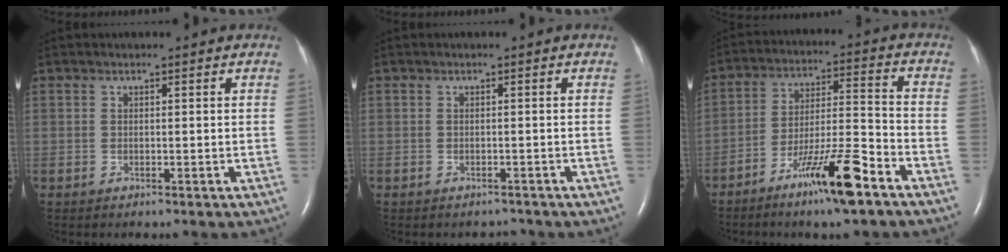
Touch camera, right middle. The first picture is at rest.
{"total": 1.1, "force": [-1.0, 0.5, -0.1], "torque": [0.000, 0.000, -0.013]}
{"total": 11.9, "force": [-7.6, 0.6, 9.2], "torque": [-0.162, -0.010, -0.136]}